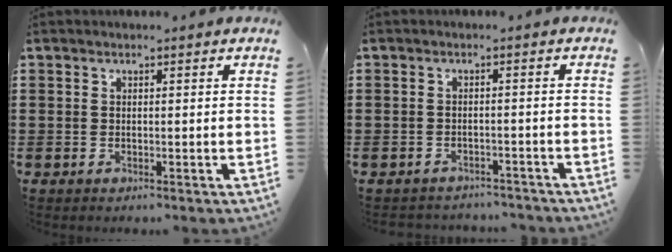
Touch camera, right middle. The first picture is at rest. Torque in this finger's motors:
{"motor_torque": [0.24, 0.23, 0.00, 0.01]}